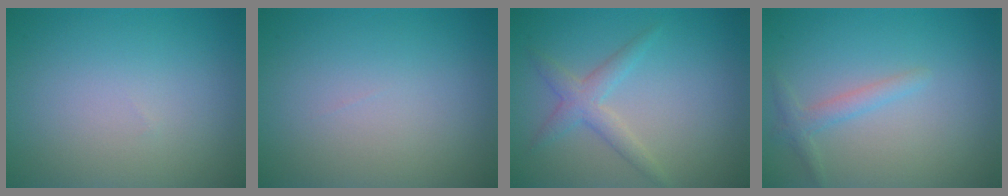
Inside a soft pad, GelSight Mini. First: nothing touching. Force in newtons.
{"total": 0.0}
{"total": 2.4, "press": 2.4, "slide": 0.0}
{"total": 1.5, "press": 1.5, "slide": 0.1}